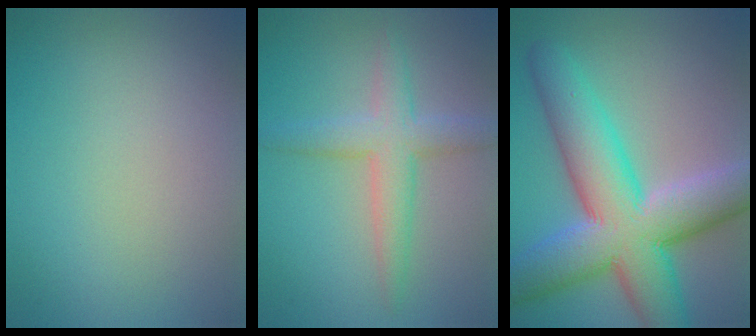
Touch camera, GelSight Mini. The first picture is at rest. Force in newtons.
{"total": 3.7, "press": 3.7, "slide": 0.2}
{"total": 12.0, "press": 12.0, "slide": 0.5}